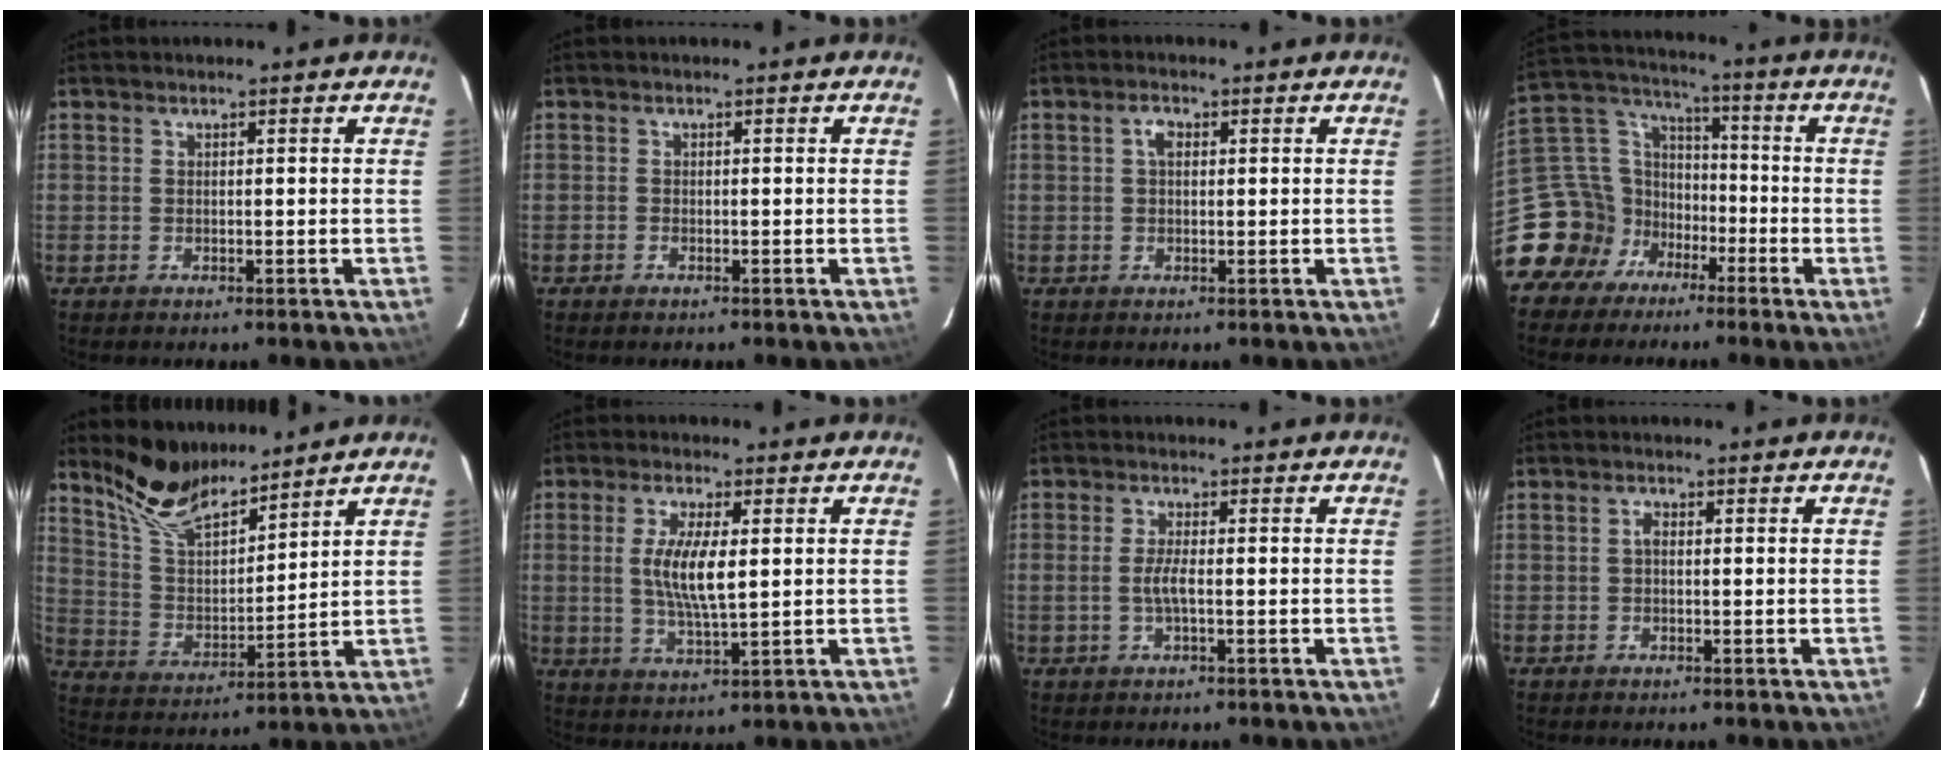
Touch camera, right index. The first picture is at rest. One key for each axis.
{"total": 0.7, "fx": -0.6, "fy": 0.4, "fz": 0.2, "tx": -0.005, "ty": 0.000, "tz": -0.012}
{"total": 2.0, "fx": 0.4, "fy": 1.2, "fz": 1.5, "tx": -0.030, "ty": 0.008, "tz": 0.007}
{"total": 13.4, "fx": -7.1, "fy": 10.5, "fz": 4.3, "tx": -0.098, "ty": 0.051, "tz": -0.125}
{"total": 12.6, "fx": 10.7, "fy": 3.7, "fz": 5.5, "tx": -0.113, "ty": 0.002, "tz": 0.207}
{"total": 7.9, "fx": 0.9, "fy": 2.0, "fz": 7.6, "tx": -0.147, "ty": -0.003, "tz": 0.020}
{"total": 2.9, "fx": -0.6, "fy": 0.3, "fz": 2.8, "tx": -0.057, "ty": -0.001, "tz": -0.012}
{"total": 1.0, "fx": -0.1, "fy": 0.6, "fz": 0.8, "tx": -0.016, "ty": 0.006, "tz": -0.004}